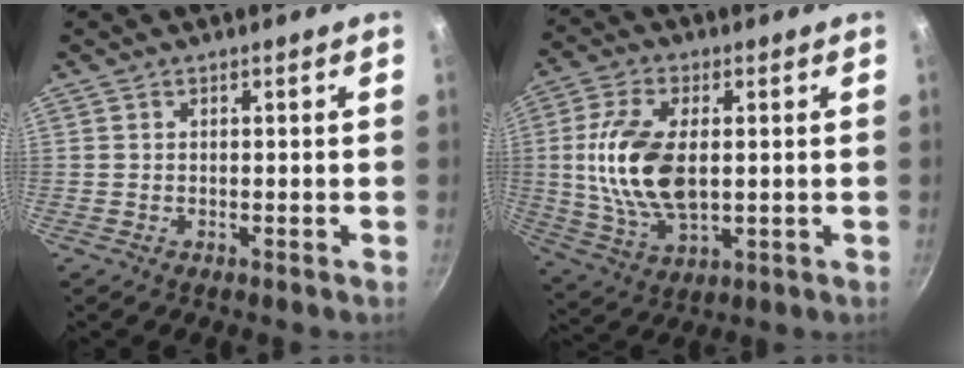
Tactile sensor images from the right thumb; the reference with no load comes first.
{"total": 15.1, "force": [1.0, 8.2, 12.7], "torque": [-0.243, 0.000, 0.022]}